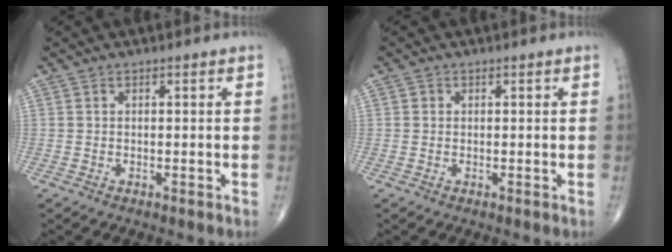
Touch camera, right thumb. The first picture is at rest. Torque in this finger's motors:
{"motor_torque": [-0.33, -0.33, -0.22, -0.06, 0.02]}